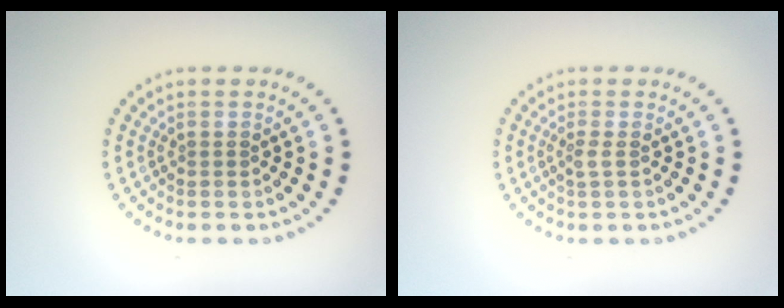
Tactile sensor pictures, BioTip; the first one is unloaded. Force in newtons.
{"total": 0.9, "press": 0.7, "slide": 0.6}